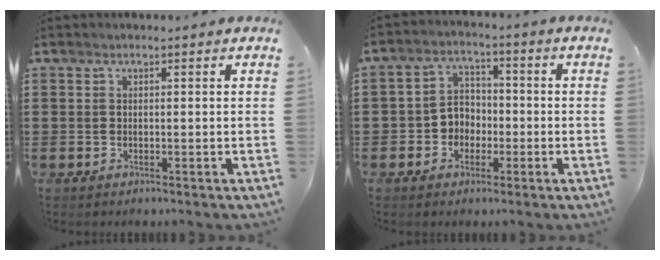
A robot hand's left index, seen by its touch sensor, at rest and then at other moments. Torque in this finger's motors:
{"motor_torque": [0.29, 0.20, 0.28, 0.02]}